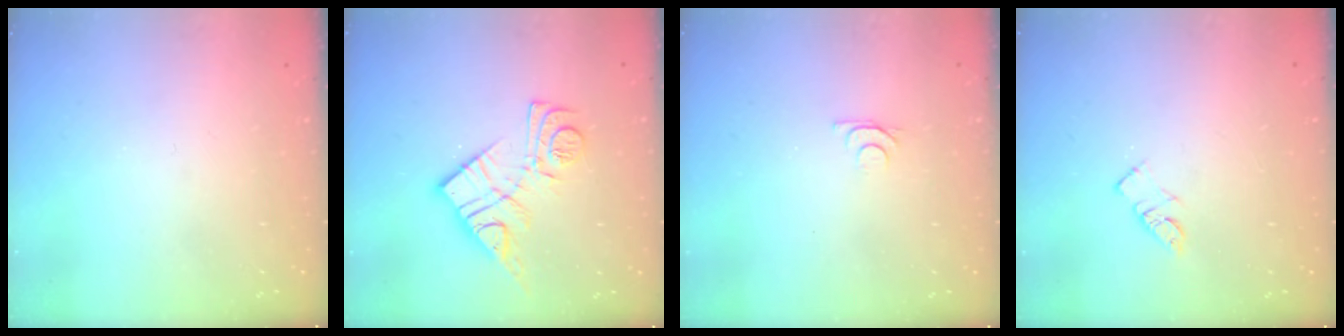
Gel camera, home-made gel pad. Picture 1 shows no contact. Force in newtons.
{"total": 13.5, "press": 13.5, "slide": 0.8}
{"total": 4.2, "press": 4.1, "slide": 0.5}
{"total": 4.0, "press": 4.0, "slide": 0.4}